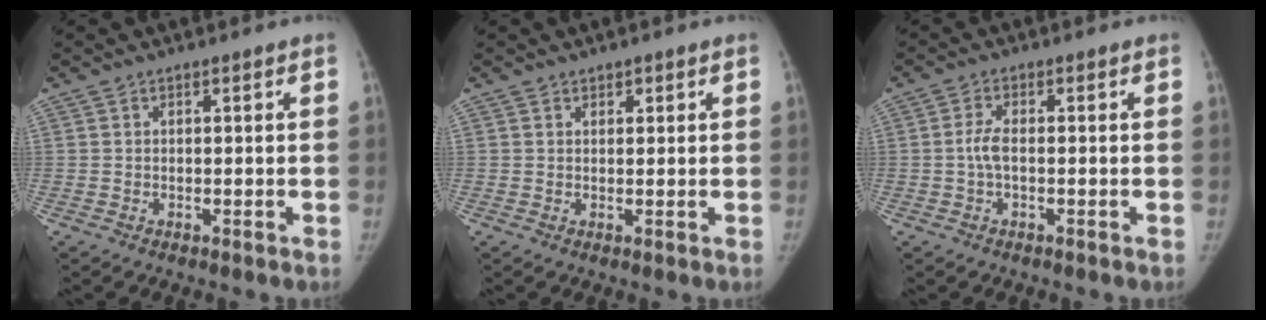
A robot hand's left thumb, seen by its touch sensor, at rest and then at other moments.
{"total": 1.4, "force": [0.9, 0.9, 0.5], "torque": [0.004, -0.004, 0.011]}
{"total": 2.8, "force": [-0.3, 1.1, 2.6], "torque": [-0.059, 0.003, -0.008]}